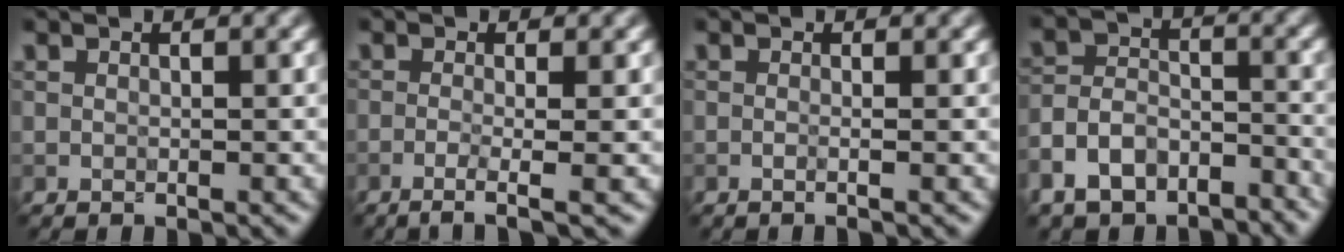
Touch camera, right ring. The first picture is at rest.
{"total": 3.2, "force": [-1.1, 1.0, 2.8], "torque": [-0.036, 0.000, -0.032]}
{"total": 2.5, "force": [0.4, 1.5, 2.0], "torque": [0.004, 0.001, -0.022]}
{"total": 7.0, "force": [-5.3, 3.8, 2.5], "torque": [-0.050, -0.001, -0.112]}